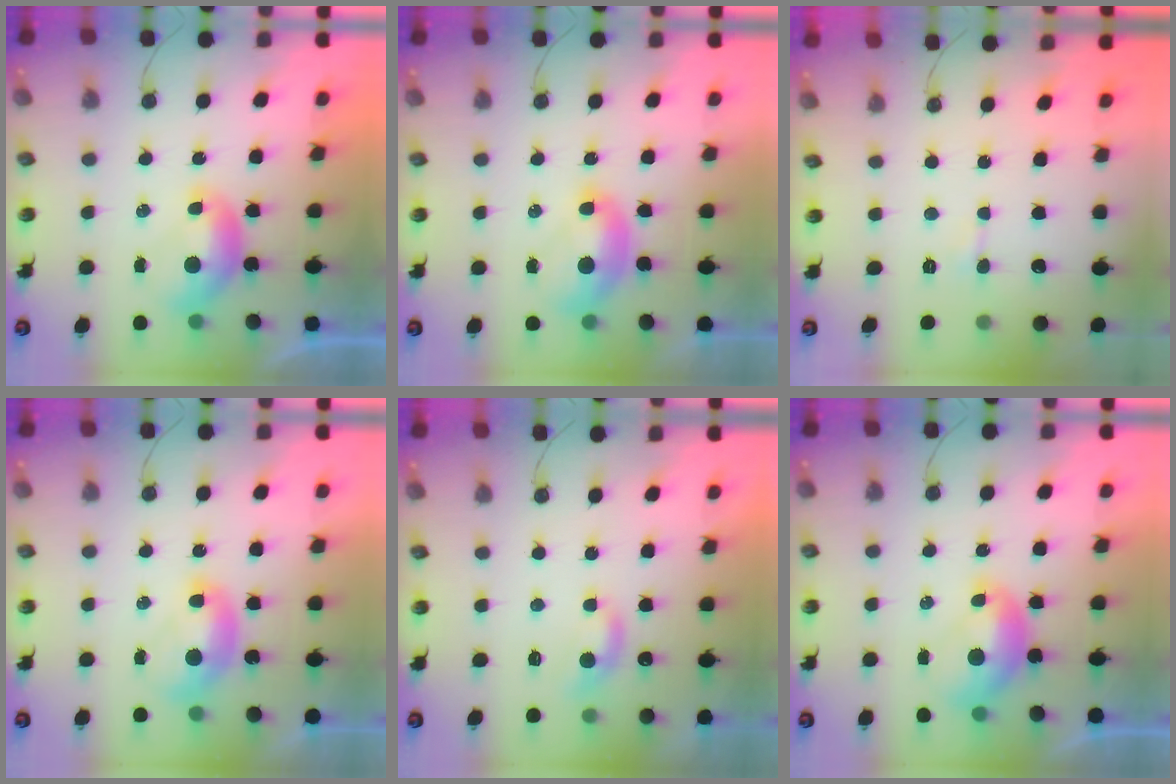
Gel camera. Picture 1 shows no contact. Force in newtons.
{"total": 2.3, "press": 2.3, "slide": 0.6}
{"total": 0.9, "press": 0.9, "slide": 0.3}
{"total": 1.6, "press": 1.6, "slide": 0.2}
{"total": 0.9, "press": 0.1, "slide": 0.9}
{"total": 1.6, "press": 1.6, "slide": 0.4}